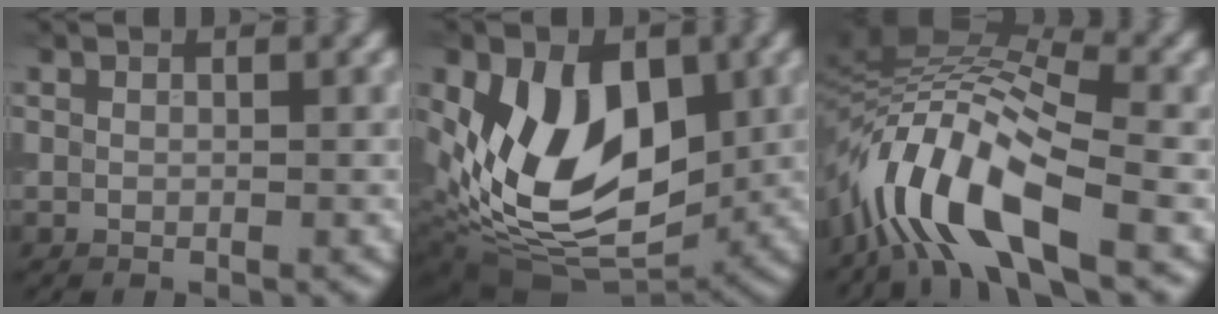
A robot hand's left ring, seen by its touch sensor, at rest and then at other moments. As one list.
[{"total": 10.5, "force": [0.9, 6.9, 7.9], "torque": [-0.144, -0.018, 0.020]}, {"total": 11.3, "force": [-4.4, 4.2, 9.5], "torque": [-0.182, 0.017, -0.093]}]